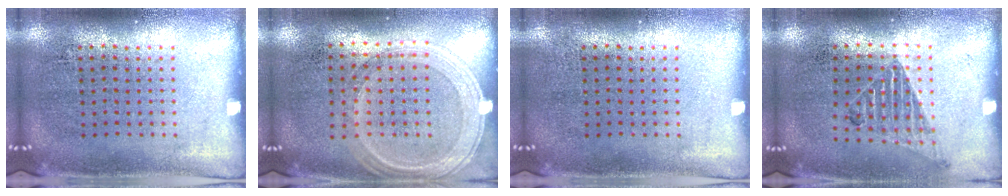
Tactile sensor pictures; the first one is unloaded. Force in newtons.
{"total": 1.2, "press": 1.2, "slide": 0.4}
{"total": 0.0}
{"total": 1.0, "press": 1.0, "slide": 0.3}